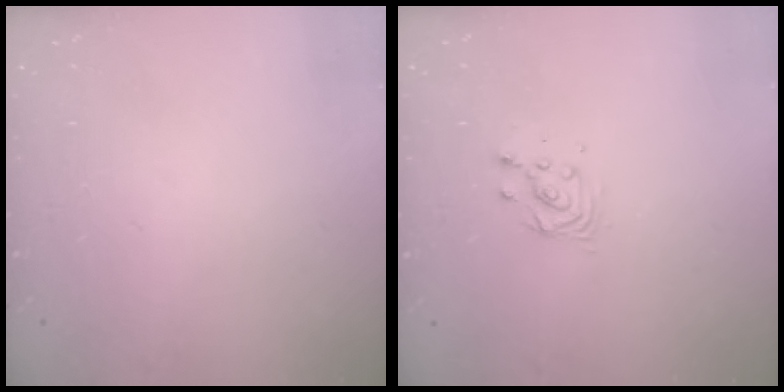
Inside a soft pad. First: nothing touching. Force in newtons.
{"total": 4.0, "press": 4.0, "slide": 0.2}